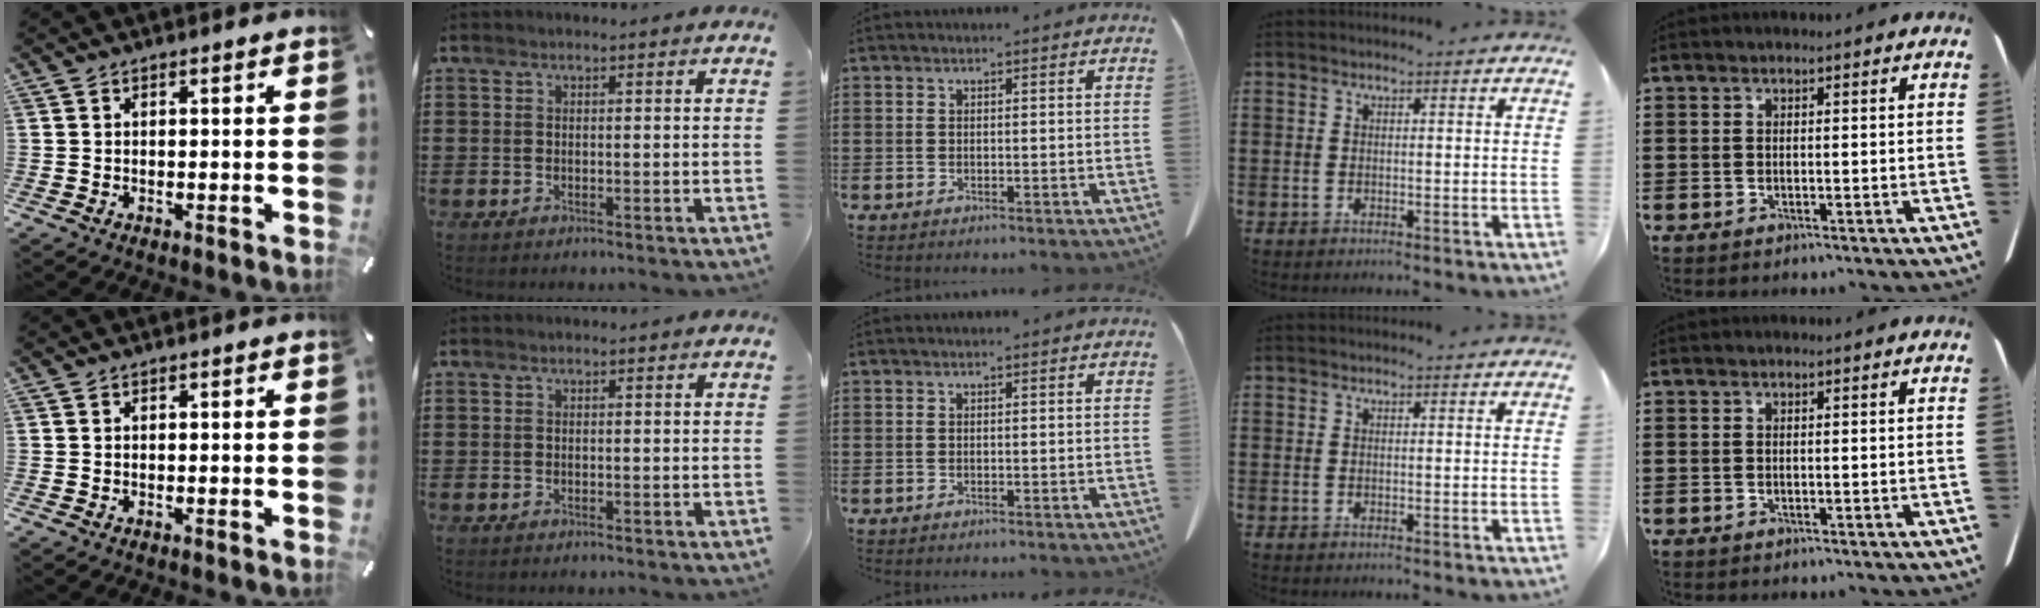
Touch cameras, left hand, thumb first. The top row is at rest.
{}